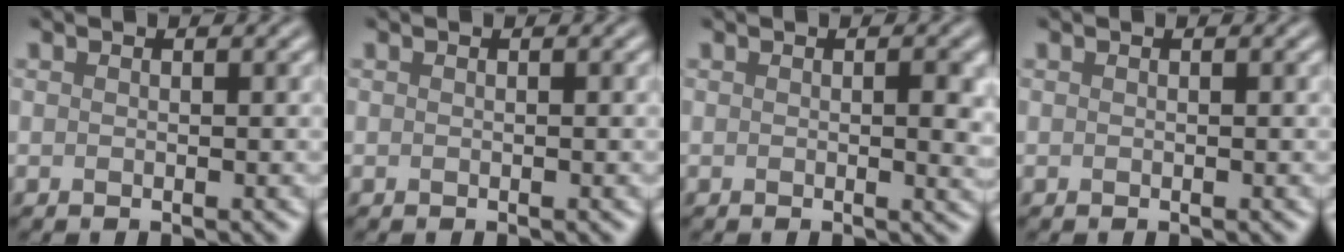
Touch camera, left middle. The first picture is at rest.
{"total": 0.0}
{"total": 2.2, "force": [0.1, 0.5, 2.2], "torque": [-0.027, -0.004, 0.001]}
{"total": 0.0}